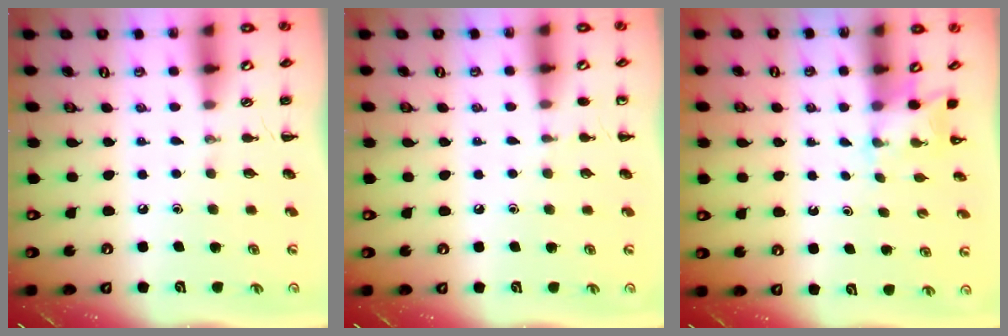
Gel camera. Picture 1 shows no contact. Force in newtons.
{"total": 3.0, "press": 2.8, "slide": 1.0}
{"total": 2.2, "press": 2.1, "slide": 0.7}